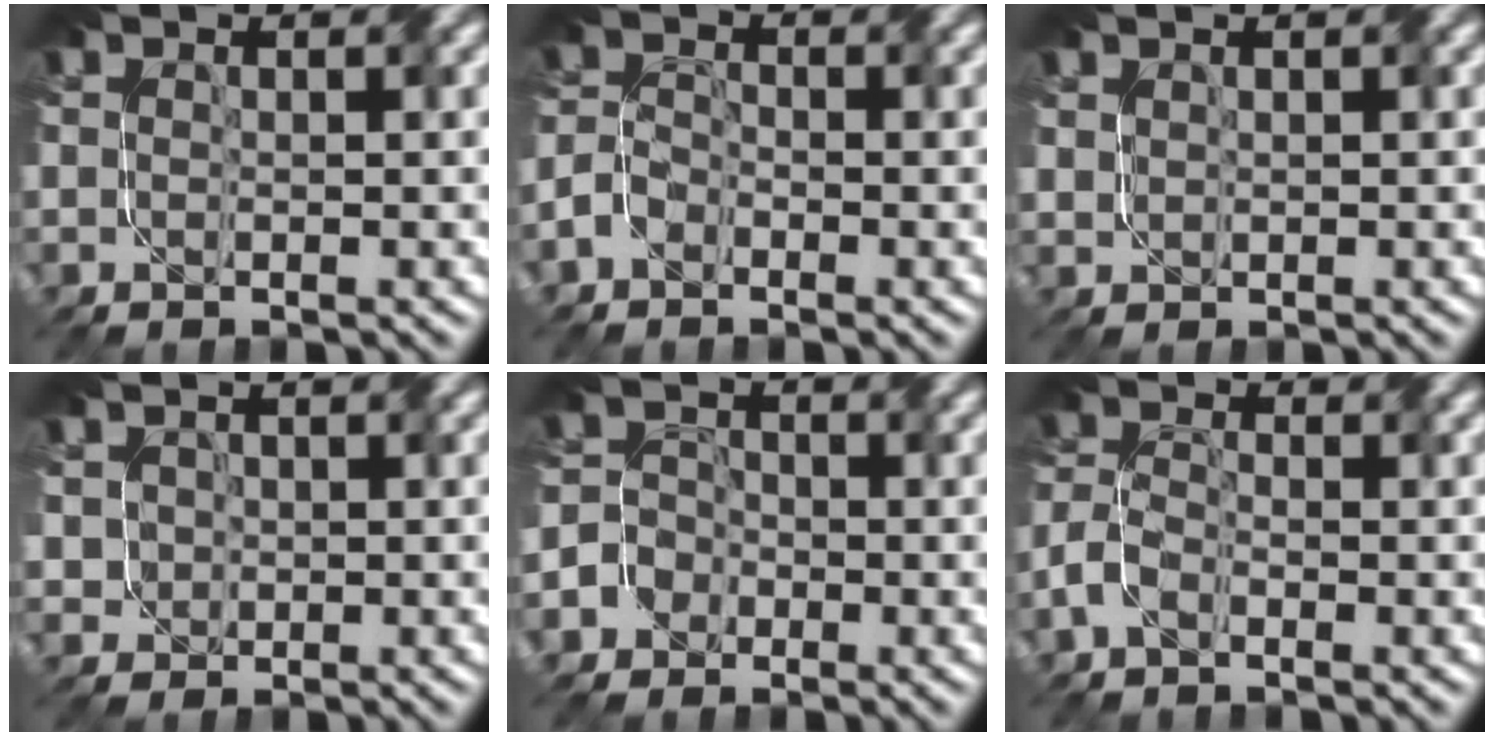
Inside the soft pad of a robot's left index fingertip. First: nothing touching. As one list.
[{"total": 2.2, "force": [-1.8, 1.0, 0.6], "torque": [-0.021, 0.005, -0.041]}, {"total": 0.6, "force": [0.3, 0.5, 0.1], "torque": [-0.016, 0.000, 0.013]}, {"total": 1.8, "force": [0.2, 1.8, 0.2], "torque": [-0.009, 0.008, 0.012]}, {"total": 3.7, "force": [-2.3, 2.9, 0.1], "torque": [0.014, 0.008, -0.053]}, {"total": 2.5, "force": [-1.8, 1.0, 1.5], "torque": [-0.040, 0.007, -0.043]}]